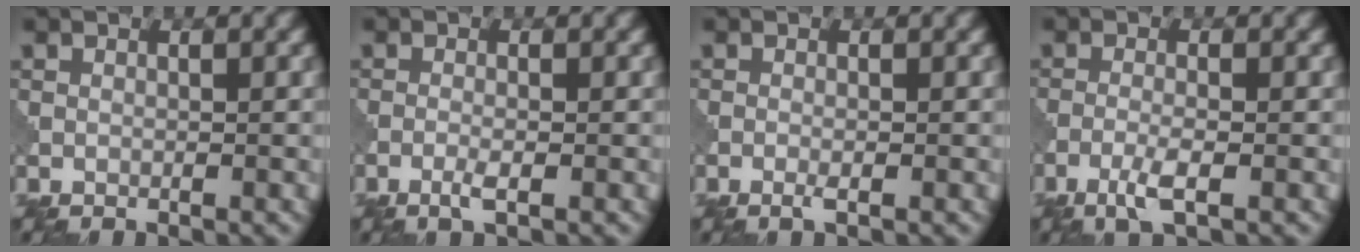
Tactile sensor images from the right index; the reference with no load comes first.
{"total": 1.5, "force": [-0.7, 0.2, 1.3], "torque": [-0.028, -0.001, -0.018]}
{"total": 0.9, "force": [-0.4, 0.1, 0.8], "torque": [-0.016, -0.002, -0.011]}
{"total": 2.5, "force": [-1.3, 0.4, 2.1], "torque": [-0.046, 0.002, -0.031]}